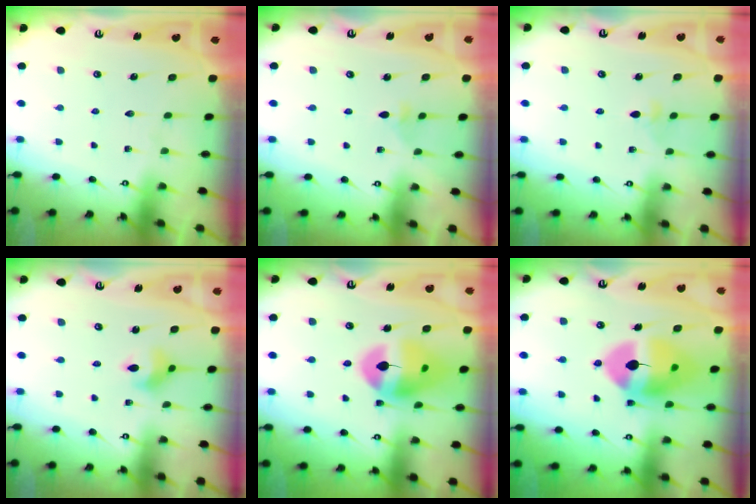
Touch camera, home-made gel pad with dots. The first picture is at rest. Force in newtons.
{"total": 2.5, "press": 2.4, "slide": 0.6}
{"total": 3.4, "press": 3.3, "slide": 0.7}
{"total": 6.7, "press": 6.5, "slide": 1.6}
{"total": 15.1, "press": 14.9, "slide": 2.2}
{"total": 14.4, "press": 14.3, "slide": 2.2}